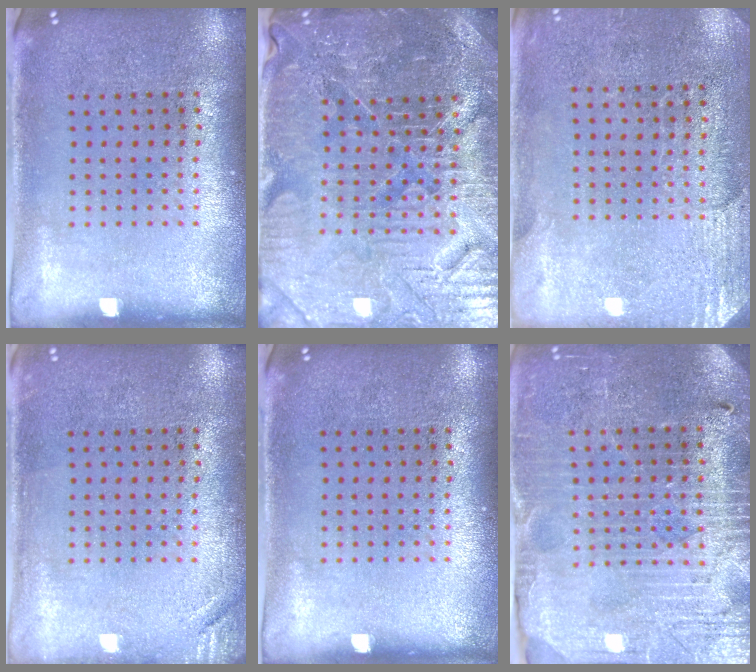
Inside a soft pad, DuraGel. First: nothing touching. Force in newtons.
{"total": 5.0, "press": 4.7, "slide": 1.7}
{"total": 2.7, "press": 2.4, "slide": 1.3}
{"total": 1.3, "press": 1.3, "slide": 0.3}
{"total": 0.0}
{"total": 3.9, "press": 3.7, "slide": 1.2}